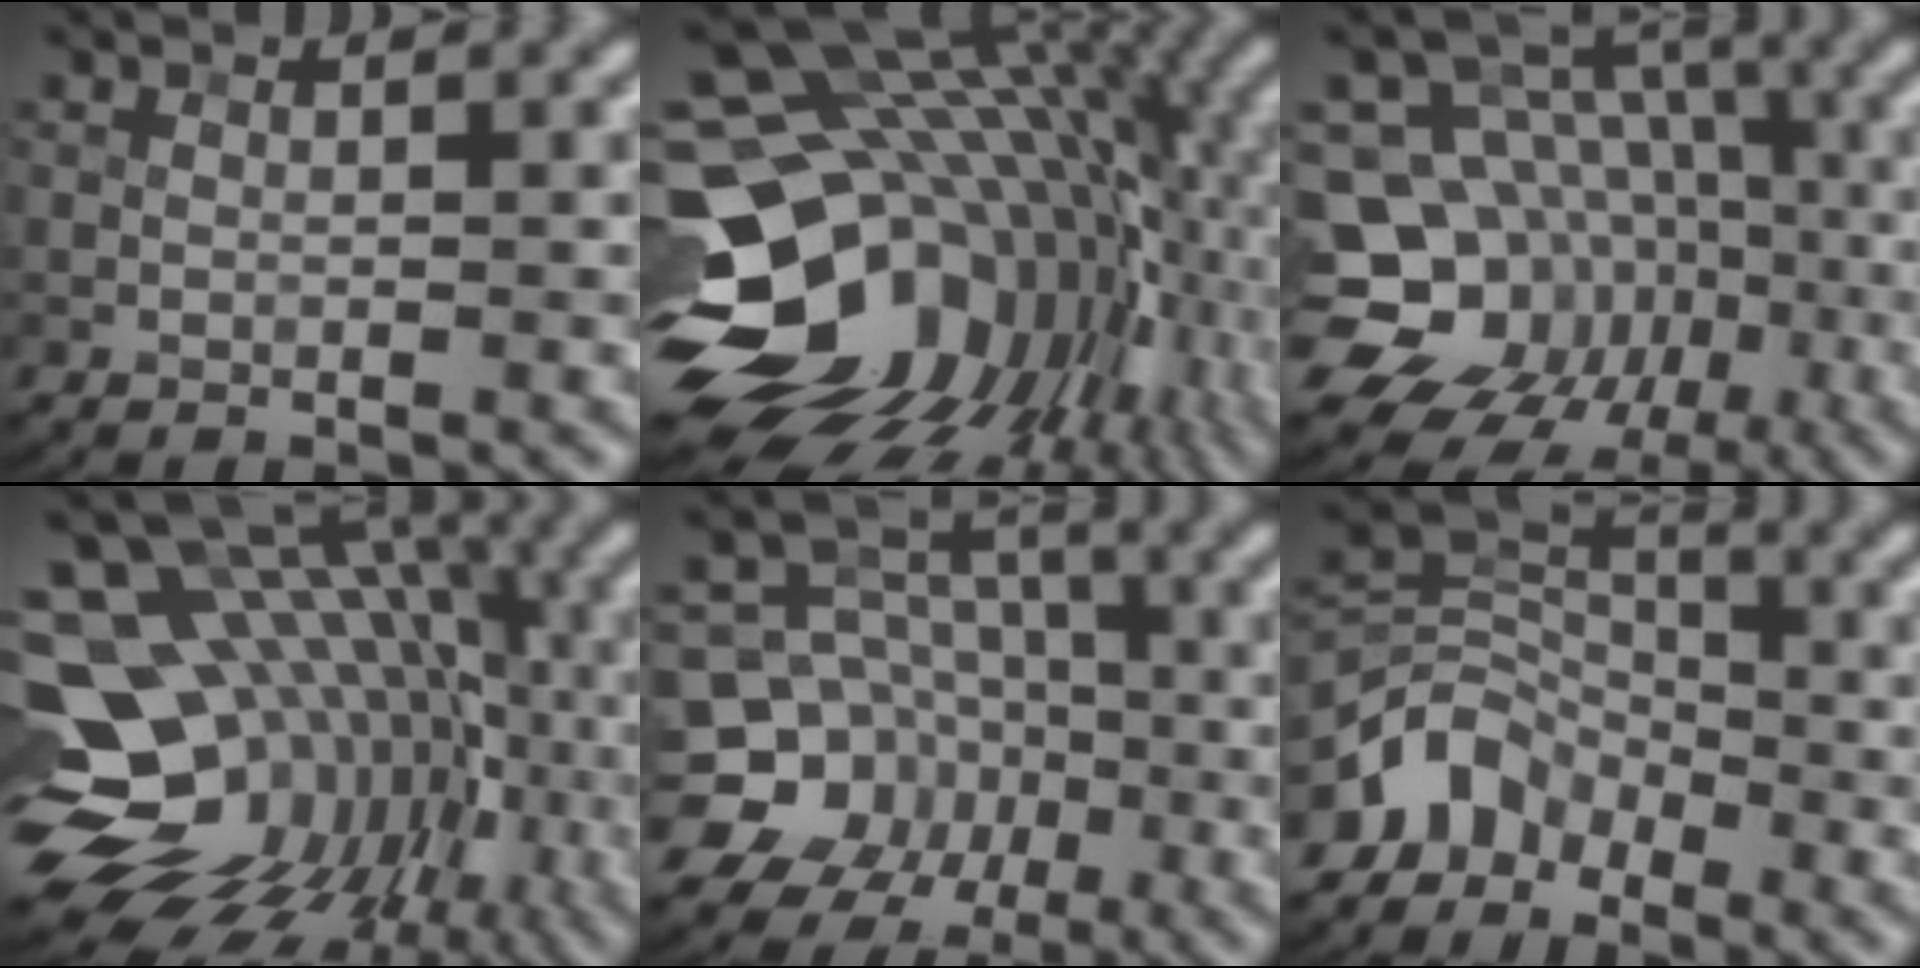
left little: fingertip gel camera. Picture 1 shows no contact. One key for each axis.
{"total": 18.7, "fx": -1.8, "fy": 13.2, "fz": 13.1, "tx": -0.243, "ty": -0.021, "tz": -0.017}
{"total": 16.5, "fx": -6.1, "fy": 14.0, "fz": 6.1, "tx": -0.119, "ty": -0.004, "tz": -0.110}
{"total": 17.7, "fx": -3.9, "fy": 12.6, "fz": 11.8, "tx": -0.175, "ty": 0.004, "tz": -0.034}
{"total": 12.3, "fx": -5.6, "fy": 10.3, "fz": 3.8, "tx": -0.060, "ty": -0.018, "tz": -0.112}
{"total": 4.5, "fx": -3.3, "fy": 2.7, "fz": 1.2, "tx": -0.013, "ty": 0.007, "tz": -0.074}